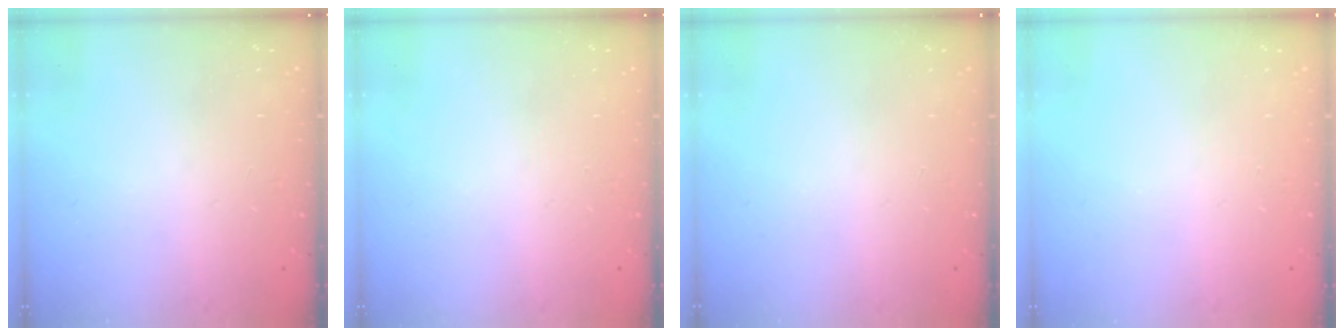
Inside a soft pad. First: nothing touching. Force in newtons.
{"total": 0.0}
{"total": 0.0}
{"total": 0.0}